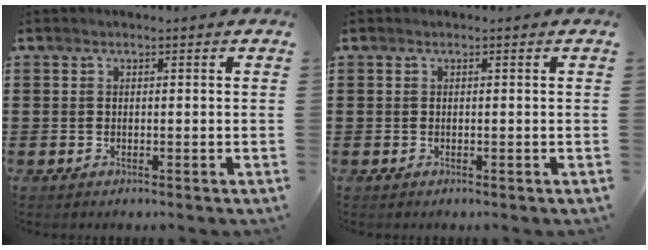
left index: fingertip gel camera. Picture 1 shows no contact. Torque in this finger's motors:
{"motor_torque": [0.00, 0.00, 0.00, 0.00]}